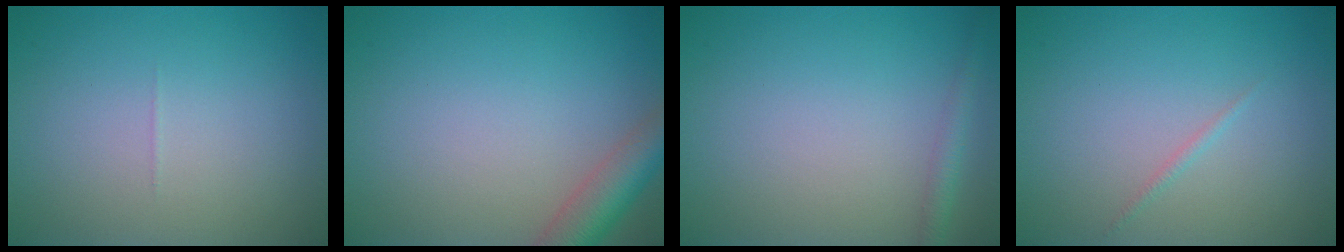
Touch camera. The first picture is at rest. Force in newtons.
{"total": 4.3, "press": 4.3, "slide": 0.3}
{"total": 1.5, "press": 1.5, "slide": 0.1}
{"total": 0.6, "press": 0.6, "slide": 0.0}